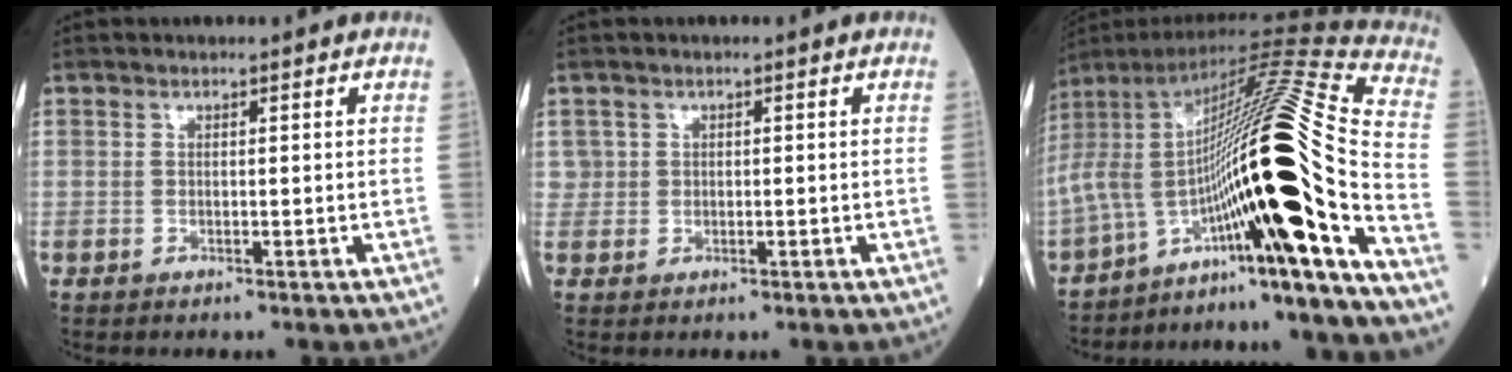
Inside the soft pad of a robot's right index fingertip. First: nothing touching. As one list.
[{"total": 1.3, "force": [0.3, 1.3, 0.1], "torque": [0.008, 0.001, 0.001]}, {"total": 27.9, "force": [-13.9, -0.8, 24.2], "torque": [-0.379, 0.025, -0.235]}]